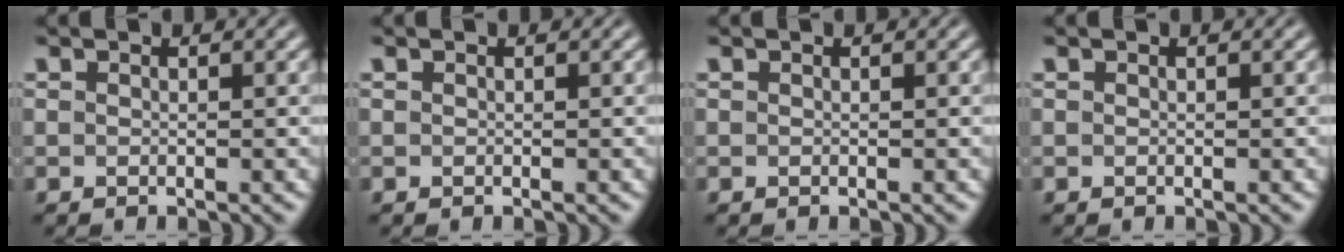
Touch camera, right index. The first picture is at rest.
{"total": 0.0}
{"total": 0.0}
{"total": 0.0}